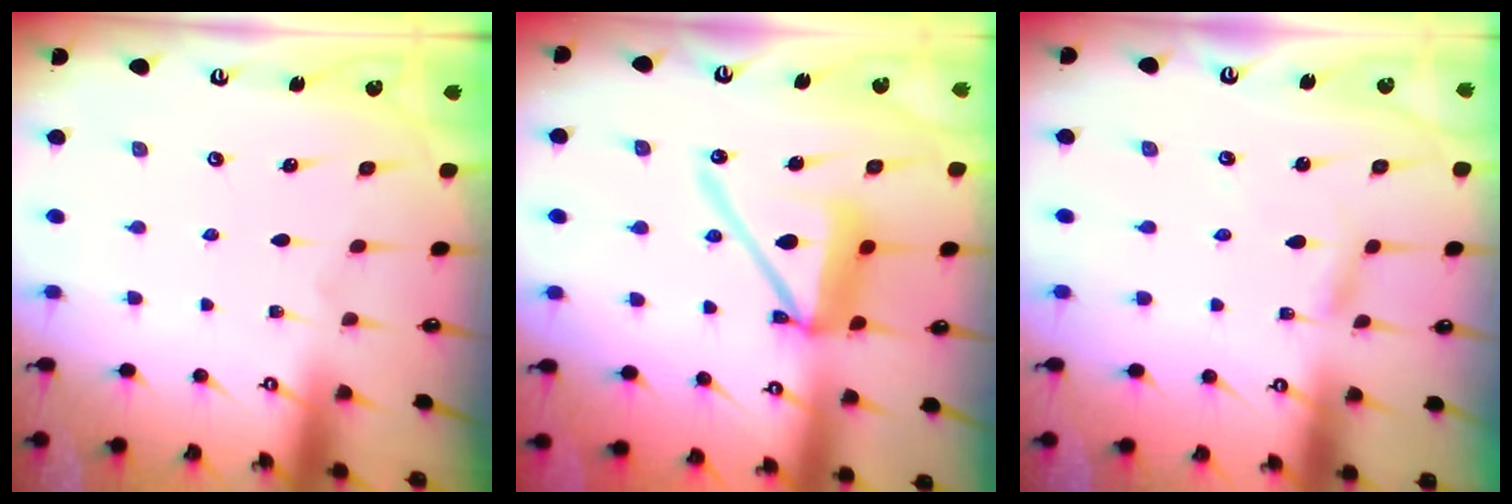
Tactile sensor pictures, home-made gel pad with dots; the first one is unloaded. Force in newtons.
{"total": 14.2, "press": 14.0, "slide": 2.1}
{"total": 3.3, "press": 3.2, "slide": 0.3}